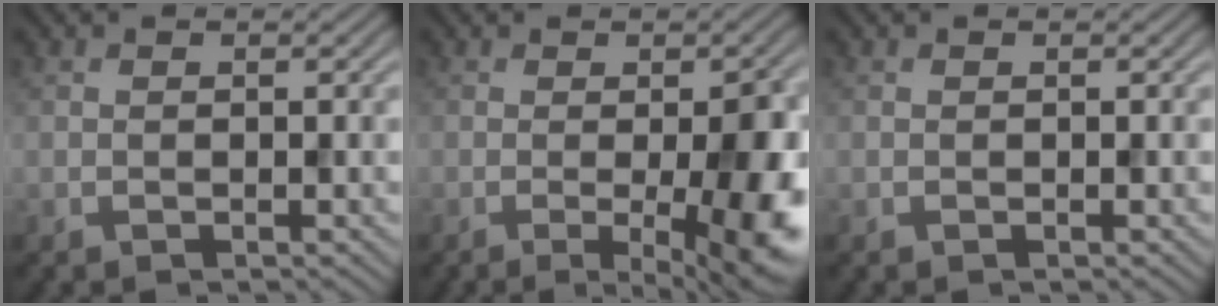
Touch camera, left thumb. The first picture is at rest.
{"total": 9.9, "force": [-2.1, 2.6, 9.4], "torque": [-0.123, -0.009, -0.019]}
{"total": 0.0}